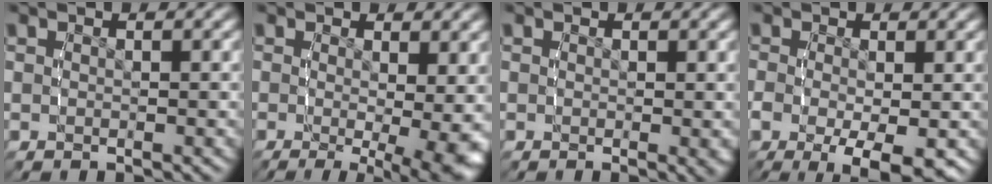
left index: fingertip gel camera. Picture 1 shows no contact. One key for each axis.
{"total": 7.1, "fx": -3.4, "fy": 1.9, "fz": 5.9, "tx": -0.075, "ty": -0.040, "tz": -0.036}
{"total": 0.7, "fx": 0.1, "fy": 0.0, "fz": 0.7, "tx": -0.007, "ty": -0.005, "tz": 0.003}
{"total": 6.9, "fx": -3.2, "fy": 2.7, "fz": 5.5, "tx": -0.098, "ty": -0.040, "tz": -0.024}